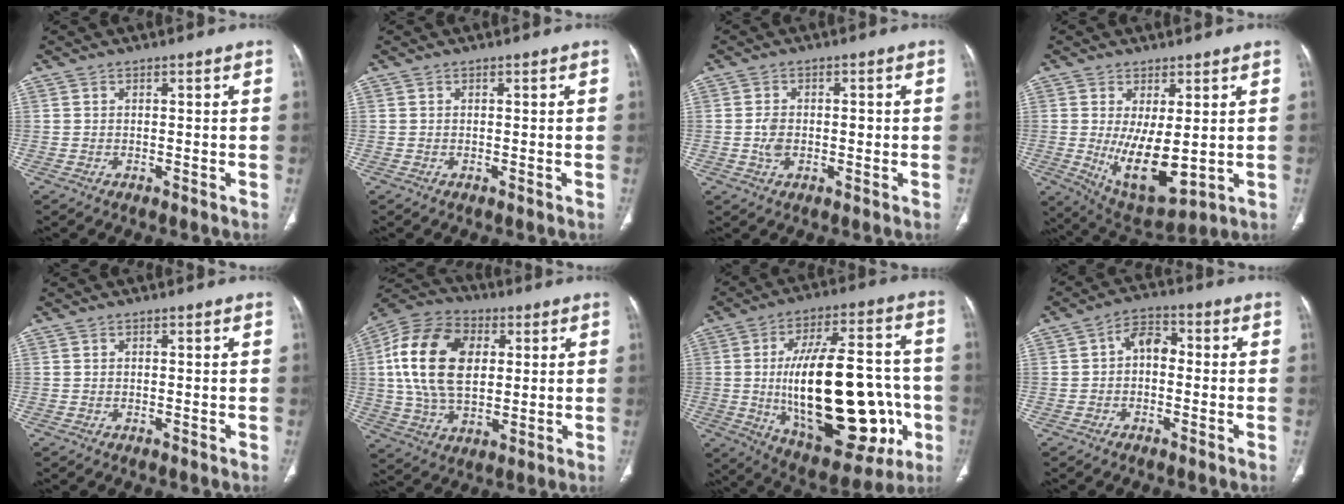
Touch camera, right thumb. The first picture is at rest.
{"total": 0.0}
{"total": 3.8, "force": [-0.4, 2.6, 2.7], "torque": [-0.048, 0.009, -0.006]}
{"total": 11.6, "force": [-0.3, 5.1, 10.4], "torque": [-0.161, -0.029, 0.018]}
{"total": 0.0}
{"total": 19.5, "force": [3.4, 12.5, 14.5], "torque": [-0.262, 0.007, 0.059]}
{"total": 30.9, "force": [-4.2, 14.1, 27.1], "torque": [-0.416, 0.010, -0.038]}
{"total": 5.2, "force": [-0.2, 3.5, 3.8], "torque": [-0.046, 0.023, -0.017]}